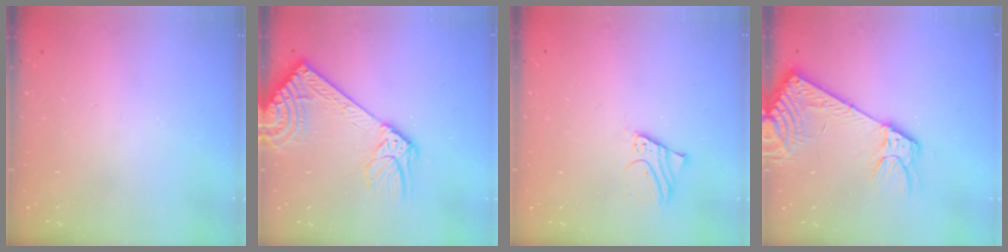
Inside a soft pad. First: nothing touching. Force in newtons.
{"total": 15.8, "press": 15.4, "slide": 3.6}
{"total": 2.7, "press": 2.7, "slide": 0.2}
{"total": 10.3, "press": 10.1, "slide": 2.1}